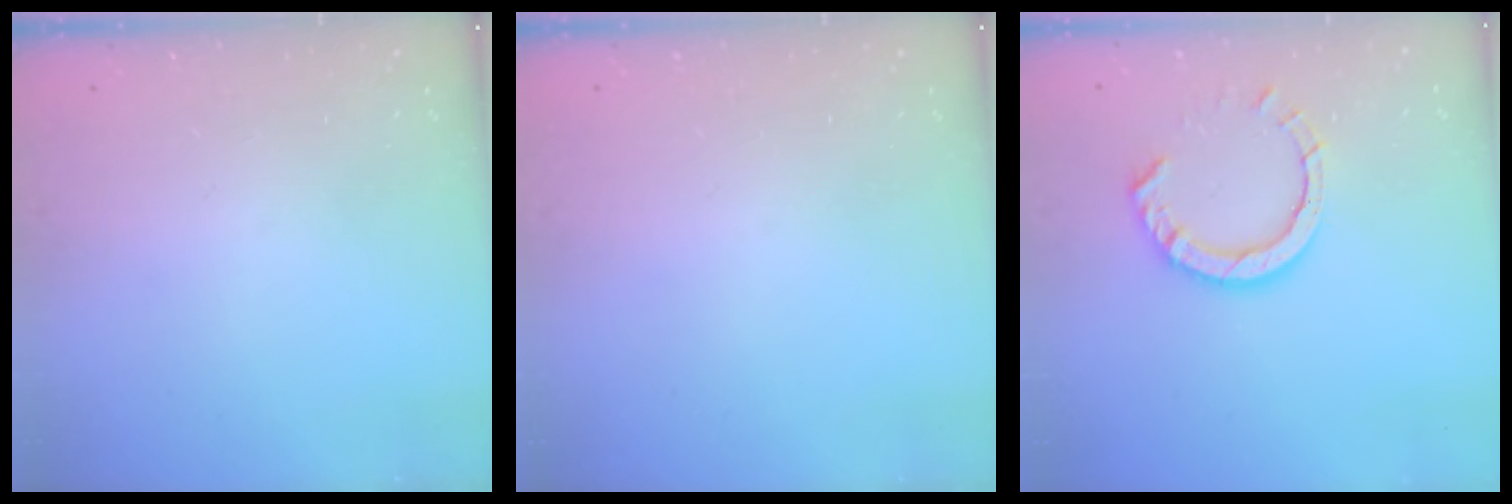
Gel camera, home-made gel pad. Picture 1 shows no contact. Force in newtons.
{"total": 0.0}
{"total": 8.9, "press": 8.8, "slide": 0.8}